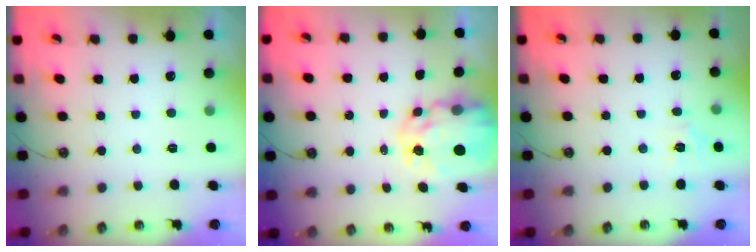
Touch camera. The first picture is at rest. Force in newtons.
{"total": 9.3, "press": 9.3, "slide": 0.8}
{"total": 3.9, "press": 3.9, "slide": 0.4}